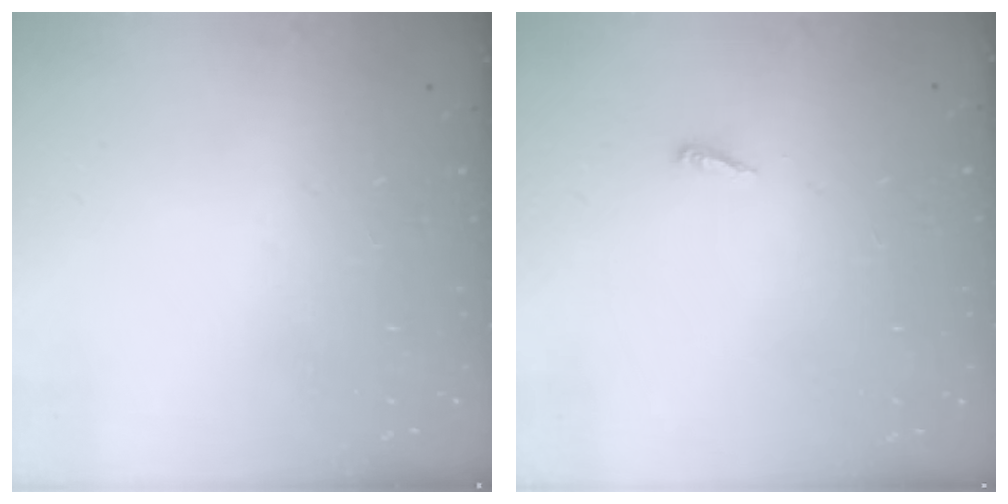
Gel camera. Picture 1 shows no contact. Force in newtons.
{"total": 3.2, "press": 3.2, "slide": 0.2}